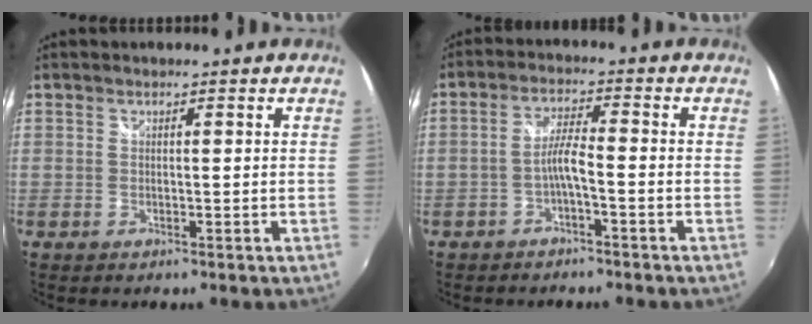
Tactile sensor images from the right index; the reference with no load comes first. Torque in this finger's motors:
{"motor_torque": [0.11, 0.00, 0.33, 0.09]}